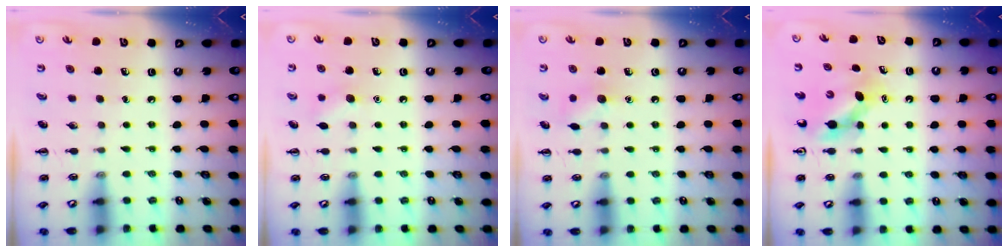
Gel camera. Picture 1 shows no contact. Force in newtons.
{"total": 6.8, "press": 6.5, "slide": 1.9}
{"total": 6.9, "press": 6.8, "slide": 1.5}
{"total": 4.6, "press": 4.6, "slide": 0.4}